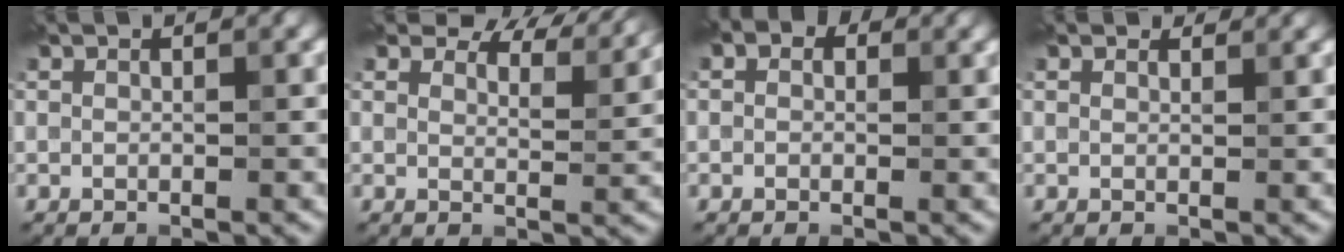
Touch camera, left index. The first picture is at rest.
{"total": 7.8, "force": [6.7, 2.6, 3.1], "torque": [-0.044, 0.005, 0.076]}
{"total": 3.2, "force": [1.3, 2.4, 1.7], "torque": [-0.006, 0.012, -0.024]}
{"total": 1.6, "force": [1.5, 0.5, 0.3], "torque": [-0.009, -0.003, 0.012]}